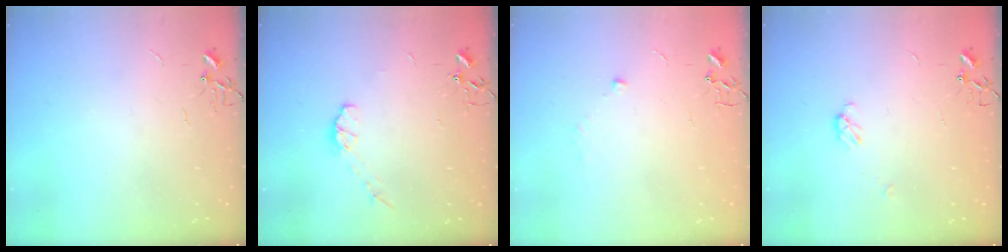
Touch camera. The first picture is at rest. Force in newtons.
{"total": 5.9, "press": 5.9, "slide": 0.9}
{"total": 4.3, "press": 4.2, "slide": 1.2}
{"total": 3.9, "press": 3.9, "slide": 0.6}